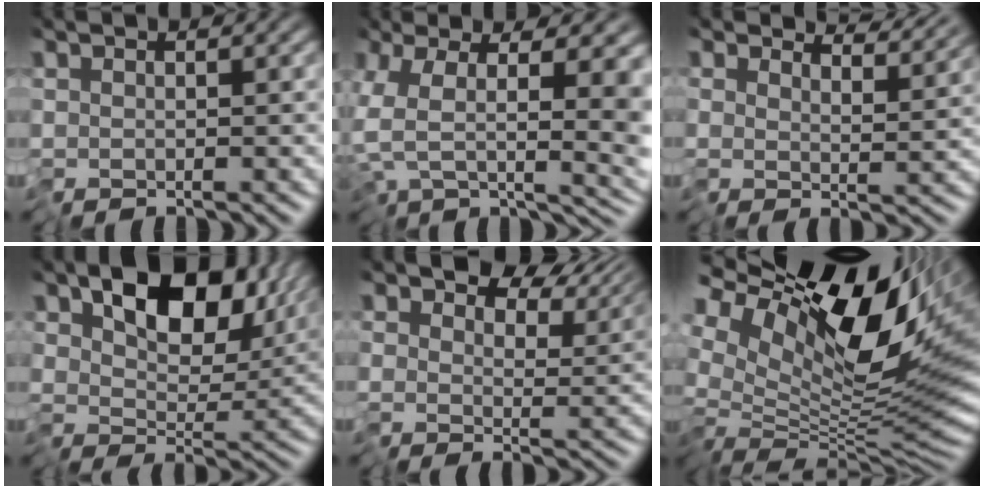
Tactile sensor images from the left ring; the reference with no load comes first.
{"total": 8.4, "force": [0.2, 3.4, 7.7], "torque": [-0.150, -0.017, 0.023]}
{"total": 4.6, "force": [4.5, -0.1, 0.5], "torque": [-0.008, 0.007, 0.065]}
{"total": 8.8, "force": [4.0, 4.9, 6.1], "torque": [-0.090, 0.004, 0.062]}
{"total": 7.0, "force": [5.1, 3.6, 3.1], "torque": [-0.053, 0.001, 0.089]}
{"total": 15.3, "force": [6.4, 6.4, 12.3], "torque": [-0.229, 0.024, 0.111]}